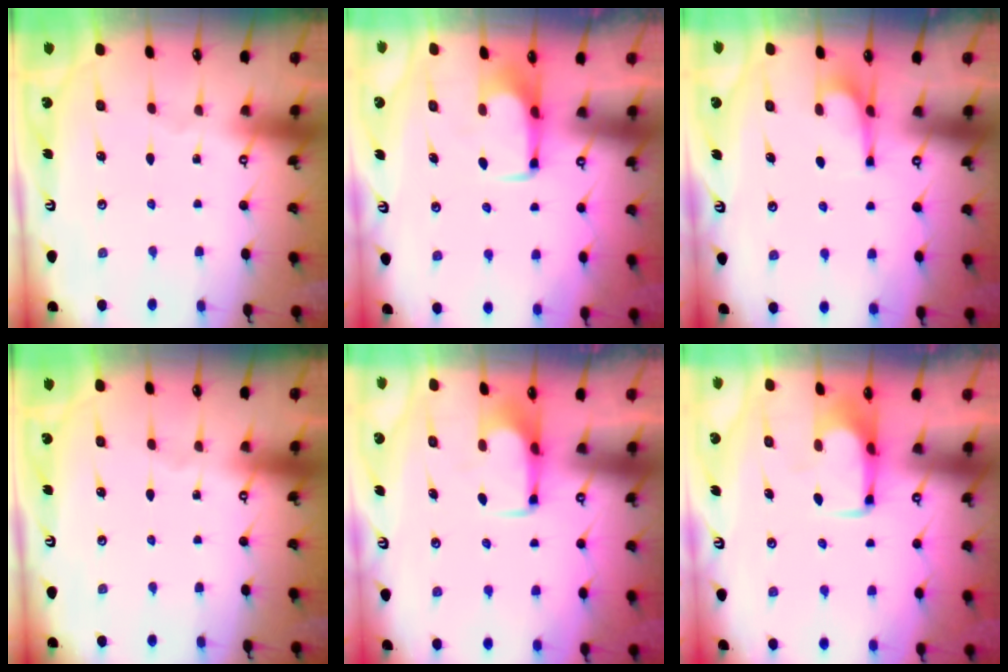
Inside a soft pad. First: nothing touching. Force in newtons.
{"total": 1.7, "press": 1.6, "slide": 0.4}
{"total": 3.8, "press": 3.8, "slide": 0.3}
{"total": 0.0}
{"total": 2.0, "press": 2.0, "slide": 0.2}
{"total": 1.3, "press": 1.2, "slide": 0.3}